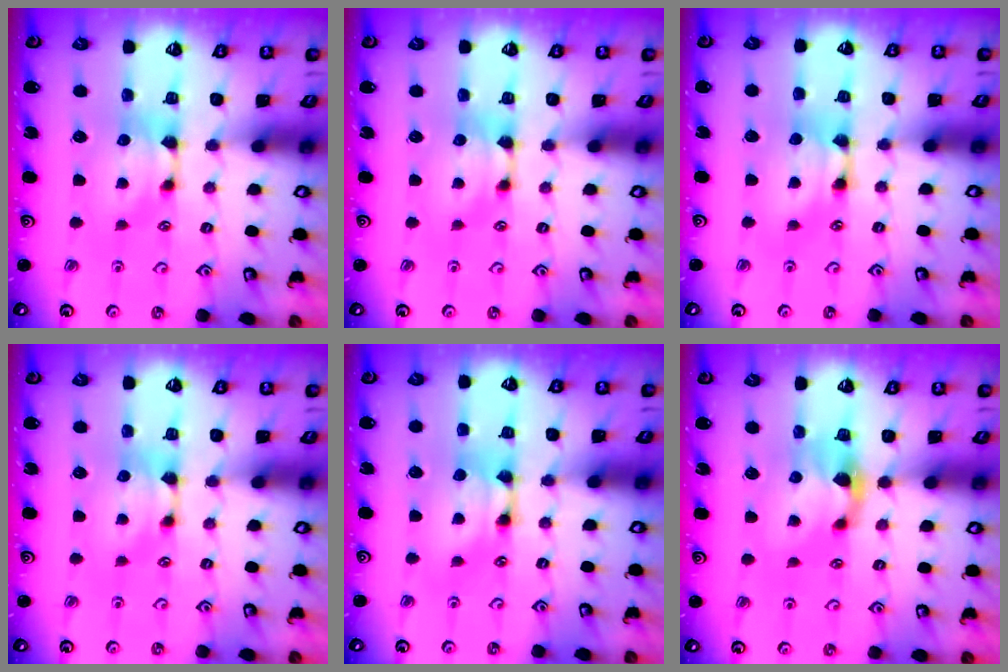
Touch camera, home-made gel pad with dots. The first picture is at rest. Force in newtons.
{"total": 0.0}
{"total": 2.2, "press": 2.2, "slide": 0.1}
{"total": 0.0}
{"total": 2.0, "press": 2.0, "slide": 0.1}
{"total": 1.5, "press": 0.4, "slide": 1.4}